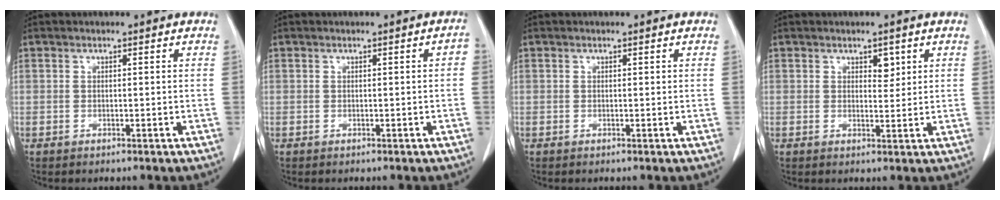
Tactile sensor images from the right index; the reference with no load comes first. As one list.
[{"total": 1.2, "force": [0.0, 0.3, 1.2], "torque": [-0.011, 0.007, 0.001]}, {"total": 0.0}, {"total": 2.2, "force": [1.2, 1.2, 1.5], "torque": [-0.017, -0.002, 0.019]}]